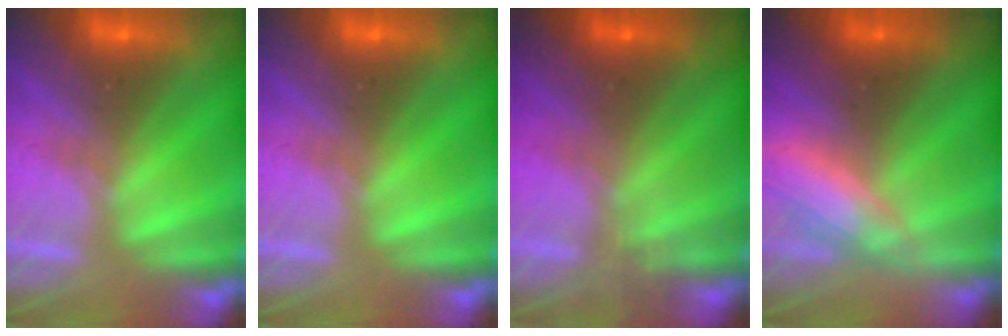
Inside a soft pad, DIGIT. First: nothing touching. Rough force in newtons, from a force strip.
{"total": 0.0}
{"total": 1.2}
{"total": 3.0}